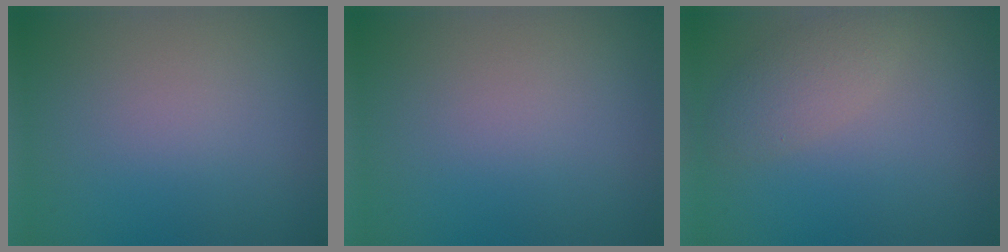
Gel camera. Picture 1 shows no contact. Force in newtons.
{"total": 0.0}
{"total": 2.5, "press": 2.5, "slide": 0.0}